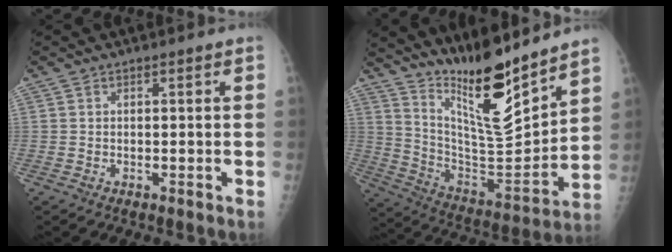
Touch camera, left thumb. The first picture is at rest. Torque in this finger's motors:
{"motor_torque": [0.62, 0.05, 1.02, -1.45, 0.31]}